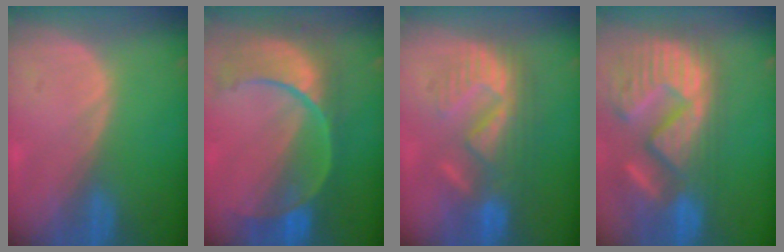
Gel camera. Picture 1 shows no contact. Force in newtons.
{"total": 10.9, "press": 9.2, "slide": 5.9}
{"total": 8.7, "press": 8.6, "slide": 1.4}
{"total": 15.4, "press": 12.6, "slide": 8.8}